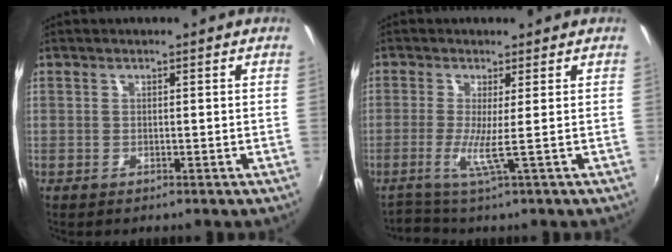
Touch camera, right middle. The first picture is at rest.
{"total": 3.0, "force": [-0.9, -1.1, 2.7], "torque": [-0.073, -0.006, -0.026]}